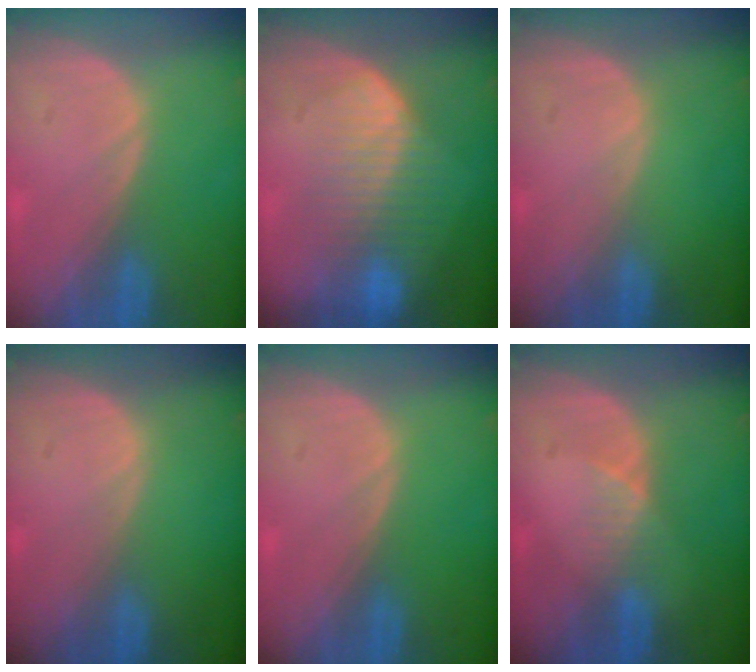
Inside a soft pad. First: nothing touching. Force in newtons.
{"total": 8.0, "press": 7.5, "slide": 2.7}
{"total": 0.0}
{"total": 0.0}
{"total": 0.0}
{"total": 2.6, "press": 2.2, "slide": 1.4}